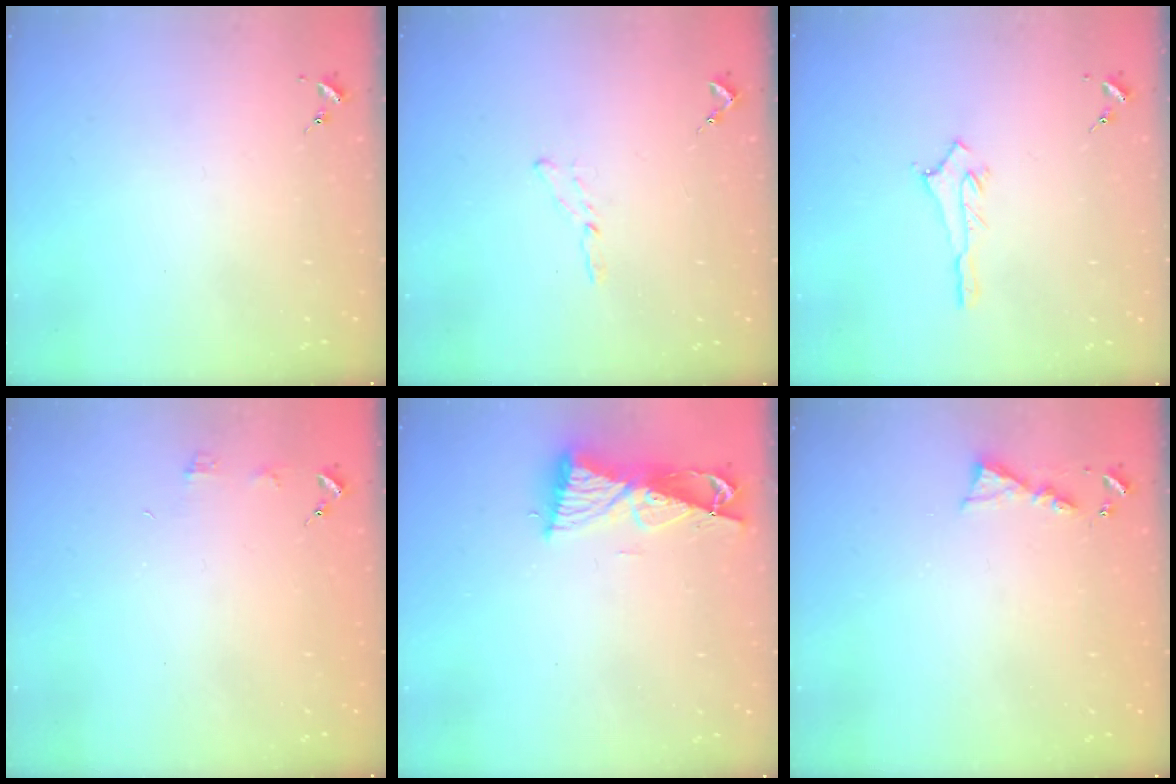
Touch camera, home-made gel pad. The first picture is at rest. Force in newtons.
{"total": 3.5, "press": 3.5, "slide": 0.4}
{"total": 2.9, "press": 2.8, "slide": 0.4}
{"total": 3.9, "press": 3.8, "slide": 0.5}
{"total": 8.5, "press": 8.4, "slide": 1.0}
{"total": 4.9, "press": 4.9, "slide": 0.5}